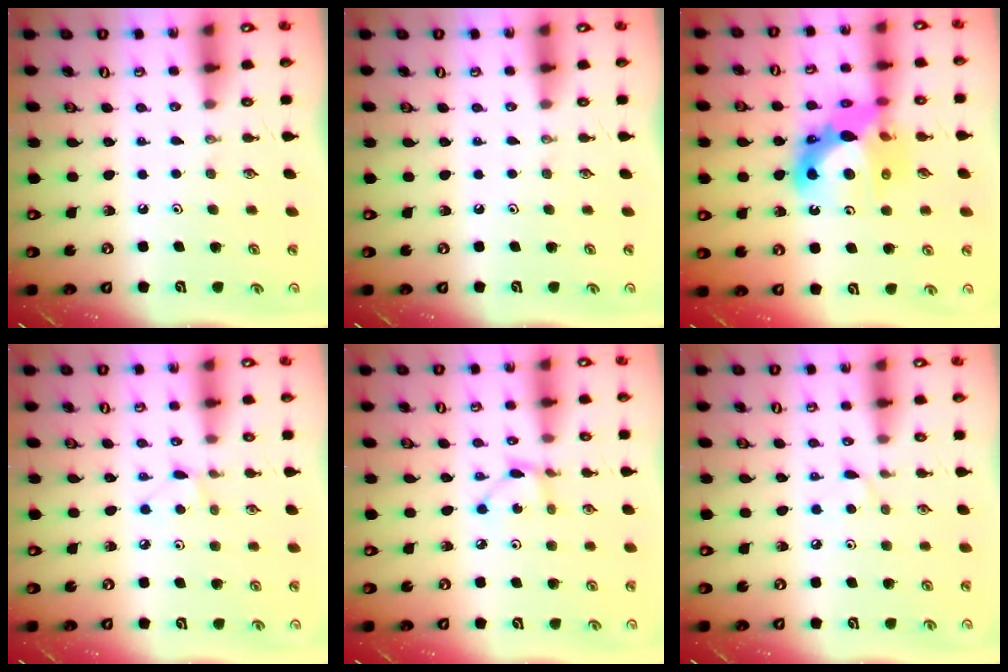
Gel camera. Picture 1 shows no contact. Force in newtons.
{"total": 0.0}
{"total": 15.9, "press": 15.8, "slide": 1.5}
{"total": 4.1, "press": 4.0, "slide": 0.7}
{"total": 2.5, "press": 2.5, "slide": 0.1}
{"total": 3.8, "press": 3.8, "slide": 0.3}